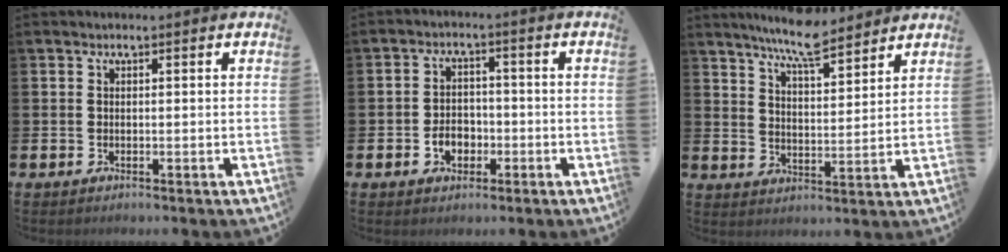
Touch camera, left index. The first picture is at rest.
{"total": 3.6, "force": [-1.4, 2.7, 1.9], "torque": [-0.031, 0.002, -0.032]}
{"total": 7.7, "force": [7.1, 0.9, 2.7], "torque": [-0.071, -0.034, 0.128]}